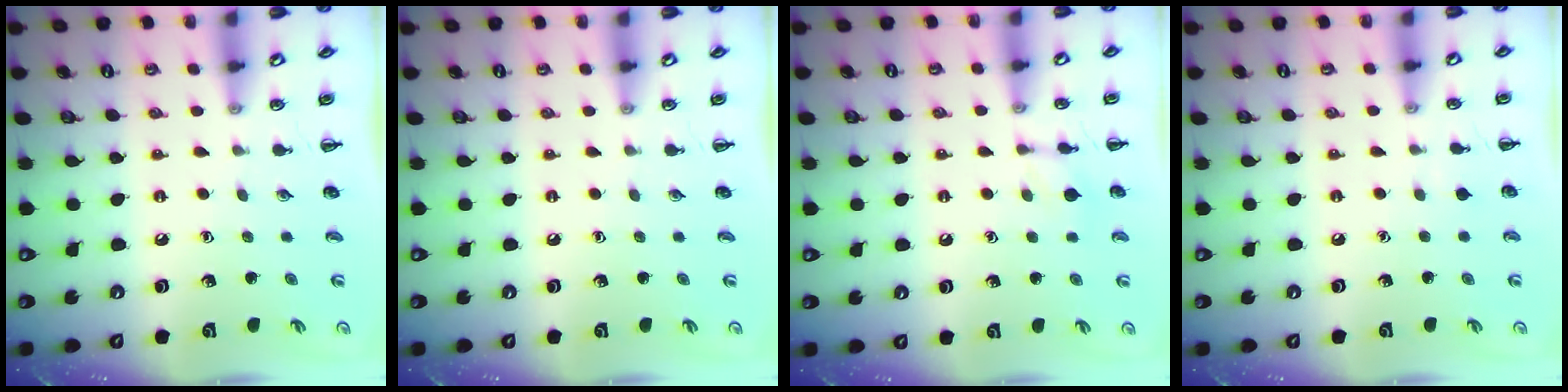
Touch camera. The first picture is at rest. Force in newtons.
{"total": 0.0}
{"total": 5.7, "press": 5.7, "slide": 0.3}
{"total": 2.3, "press": 2.0, "slide": 1.0}